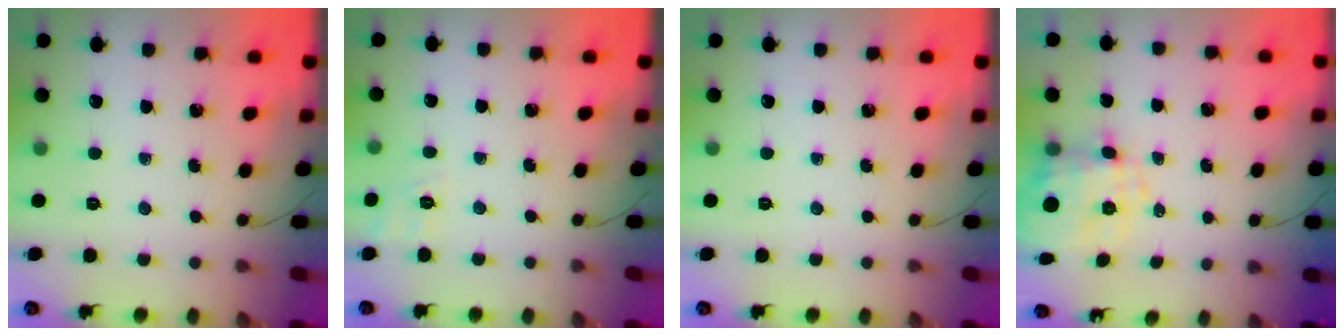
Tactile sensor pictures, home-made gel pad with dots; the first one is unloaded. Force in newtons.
{"total": 3.3, "press": 2.6, "slide": 2.0}
{"total": 0.0}
{"total": 9.2, "press": 9.0, "slide": 2.1}